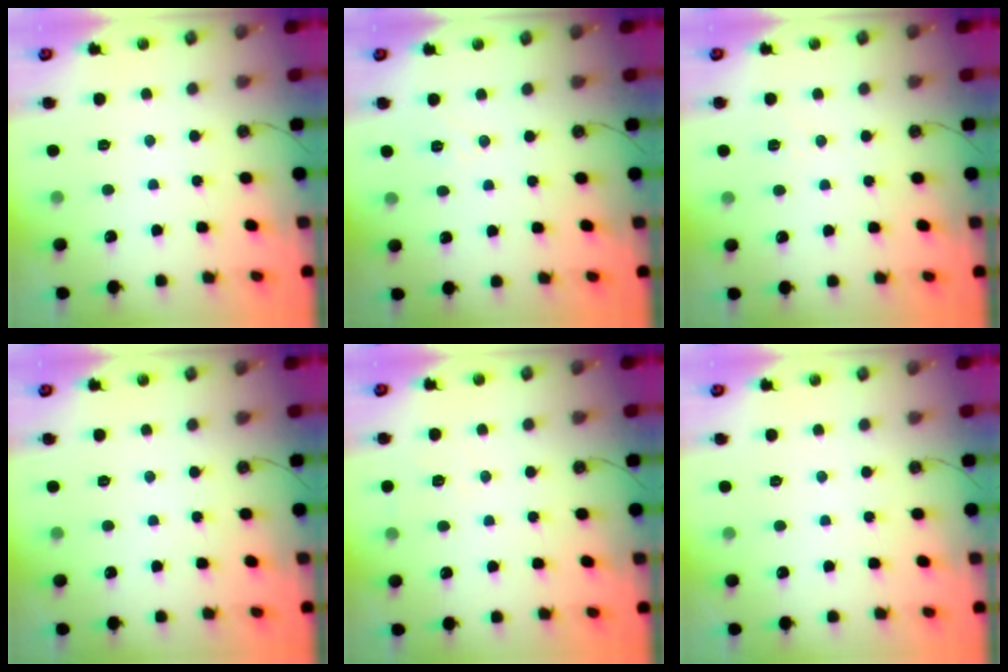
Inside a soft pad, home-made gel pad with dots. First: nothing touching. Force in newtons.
{"total": 6.3, "press": 4.4, "slide": 4.5}
{"total": 4.2, "press": 3.9, "slide": 1.7}
{"total": 0.0}
{"total": 6.4, "press": 5.7, "slide": 2.9}
{"total": 0.0}